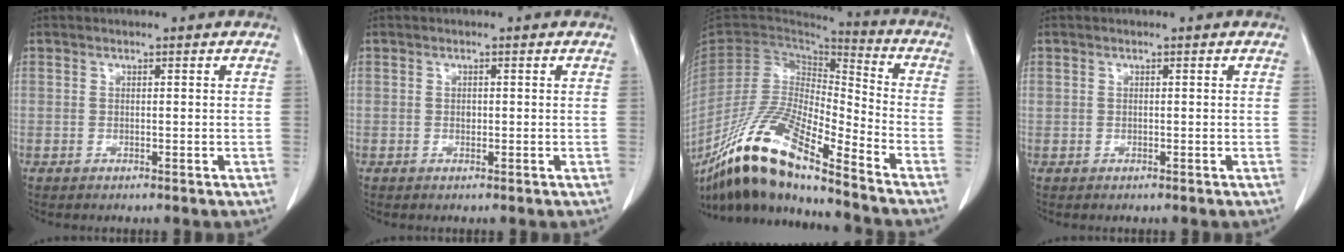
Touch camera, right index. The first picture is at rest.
{"total": 0.6, "force": [0.0, 0.4, 0.4], "torque": [-0.007, 0.001, -0.002]}
{"total": 18.7, "force": [-14.4, 2.6, 11.7], "torque": [-0.238, -0.017, -0.270]}
{"total": 0.0}